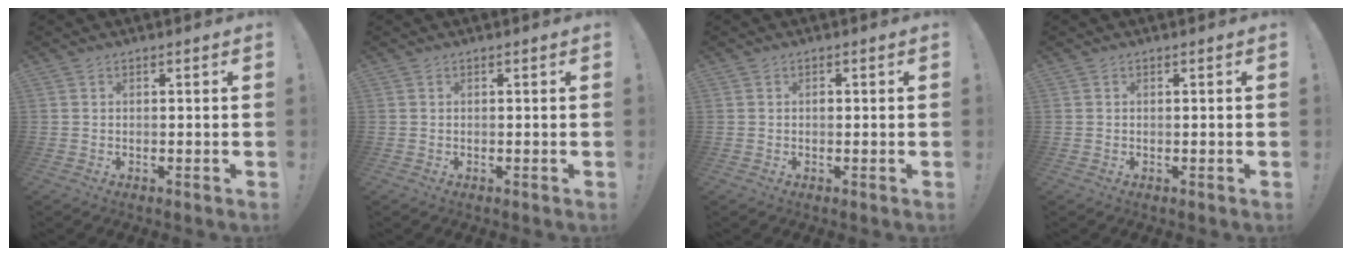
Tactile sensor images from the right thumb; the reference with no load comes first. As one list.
[{"total": 0.0}, {"total": 0.8, "force": [-0.4, 0.5, 0.4], "torque": [-0.015, 0.007, -0.007]}, {"total": 0.0}]